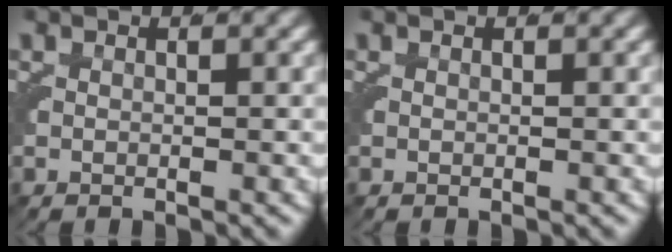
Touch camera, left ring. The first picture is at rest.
{"total": 0.0}